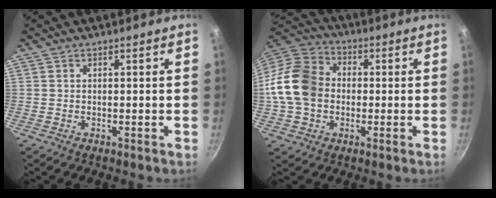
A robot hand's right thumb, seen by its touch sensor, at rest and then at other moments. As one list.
[{"total": 15.1, "force": [-0.8, 11.9, 9.3], "torque": [-0.157, 0.027, -0.031]}]